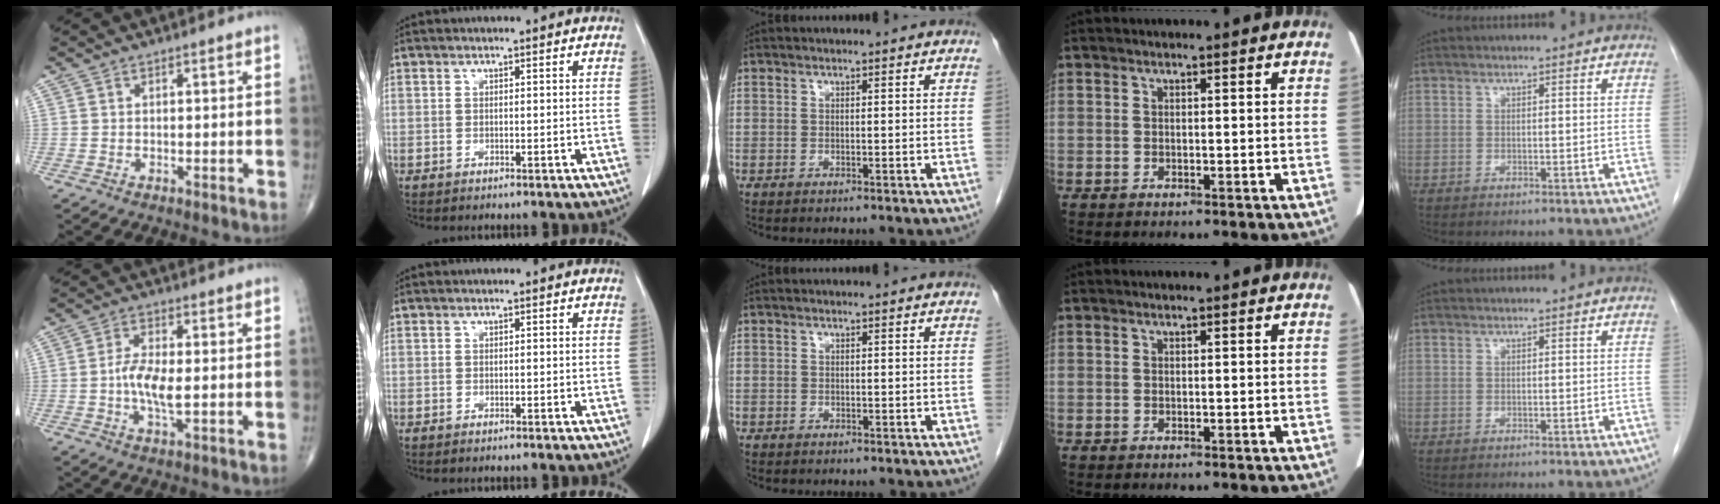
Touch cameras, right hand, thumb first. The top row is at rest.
{"thumb": {"total": 6.6, "force": [-0.6, 2.2, 6.2], "torque": [-0.130, -0.004, -0.016]}, "middle": {"total": 0.8, "force": [-0.6, 0.5, 0.1], "torque": [-0.005, 0.003, -0.010]}}